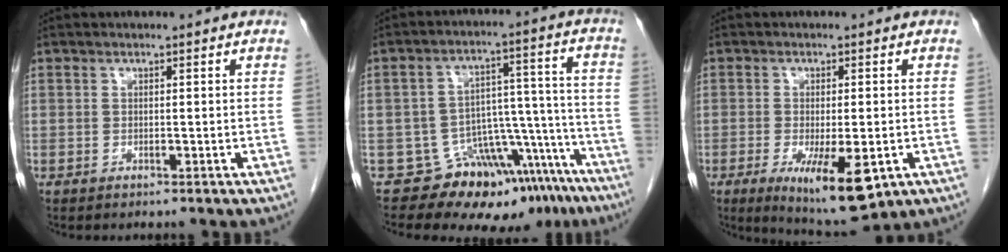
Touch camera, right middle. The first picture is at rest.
{"total": 14.1, "force": [-11.4, 7.1, 4.4], "torque": [-0.017, 0.081, -0.152]}
{"total": 9.9, "force": [-3.8, 2.7, 8.8], "torque": [-0.136, -0.023, -0.047]}